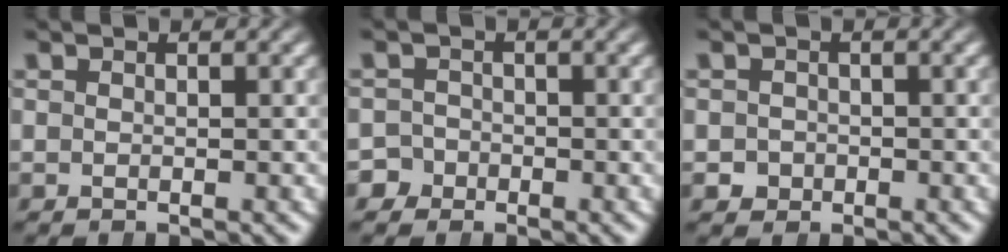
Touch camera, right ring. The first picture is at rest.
{"total": 3.5, "force": [-2.1, 2.8, 0.0], "torque": [-0.006, -0.014, -0.037]}
{"total": 2.4, "force": [-1.1, 2.1, 0.3], "torque": [-0.012, -0.017, -0.012]}